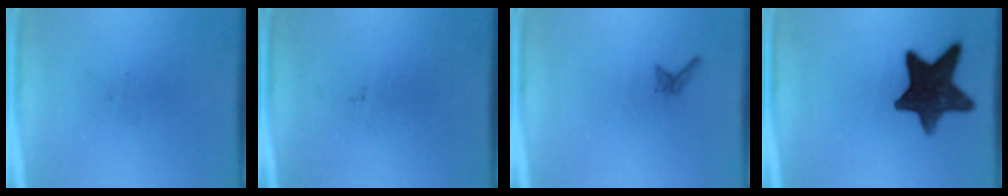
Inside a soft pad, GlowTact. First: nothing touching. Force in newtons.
{"total": 0.0}
{"total": 0.6}
{"total": 13.6}